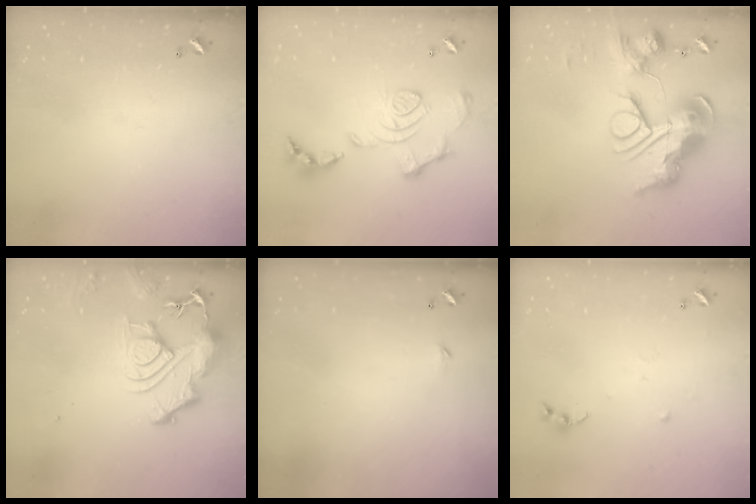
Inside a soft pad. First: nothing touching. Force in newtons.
{"total": 1.7, "press": 1.1, "slide": 1.3}
{"total": 0.7, "press": 0.7, "slide": 0.0}
{"total": 12.2, "press": 12.1, "slide": 1.4}
{"total": 2.3, "press": 2.3, "slide": 0.4}
{"total": 4.8, "press": 4.7, "slide": 0.5}